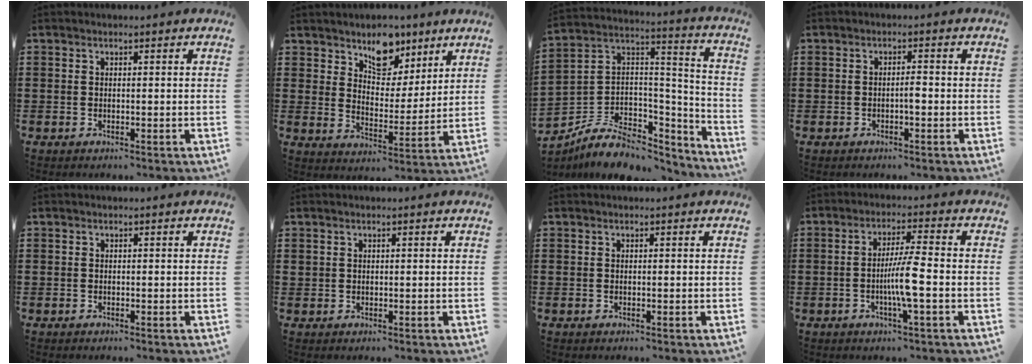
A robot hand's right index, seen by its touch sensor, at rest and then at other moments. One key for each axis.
{"total": 8.0, "fx": 5.7, "fy": 4.9, "fz": 2.7, "tx": -0.055, "ty": -0.020, "tz": 0.101}
{"total": 8.5, "fx": -4.8, "fy": 5.5, "fz": 4.4, "tx": -0.091, "ty": 0.013, "tz": -0.082}
{"total": 1.6, "fx": -0.5, "fy": 0.3, "fz": 1.5, "tx": -0.028, "ty": 0.001, "tz": -0.010}
{"total": 0.0}
{"total": 0.6, "fx": 0.4, "fy": 0.5, "fz": 0.0, "tx": -0.003, "ty": 0.002, "tz": 0.008}
{"total": 0.0}
{"total": 6.1, "fx": -1.5, "fy": -0.1, "fz": 5.9, "tx": -0.116, "ty": -0.011, "tz": -0.035}